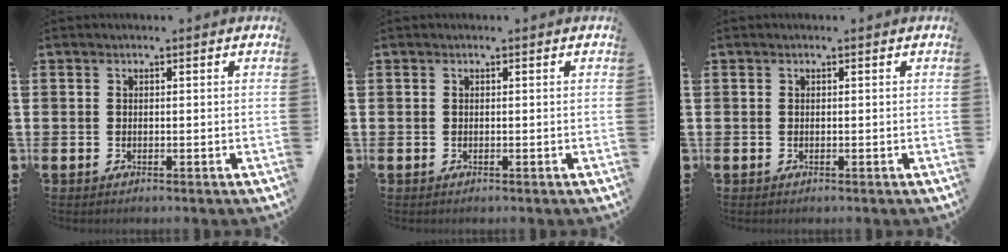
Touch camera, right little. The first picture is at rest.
{"total": 0.0}
{"total": 0.0}